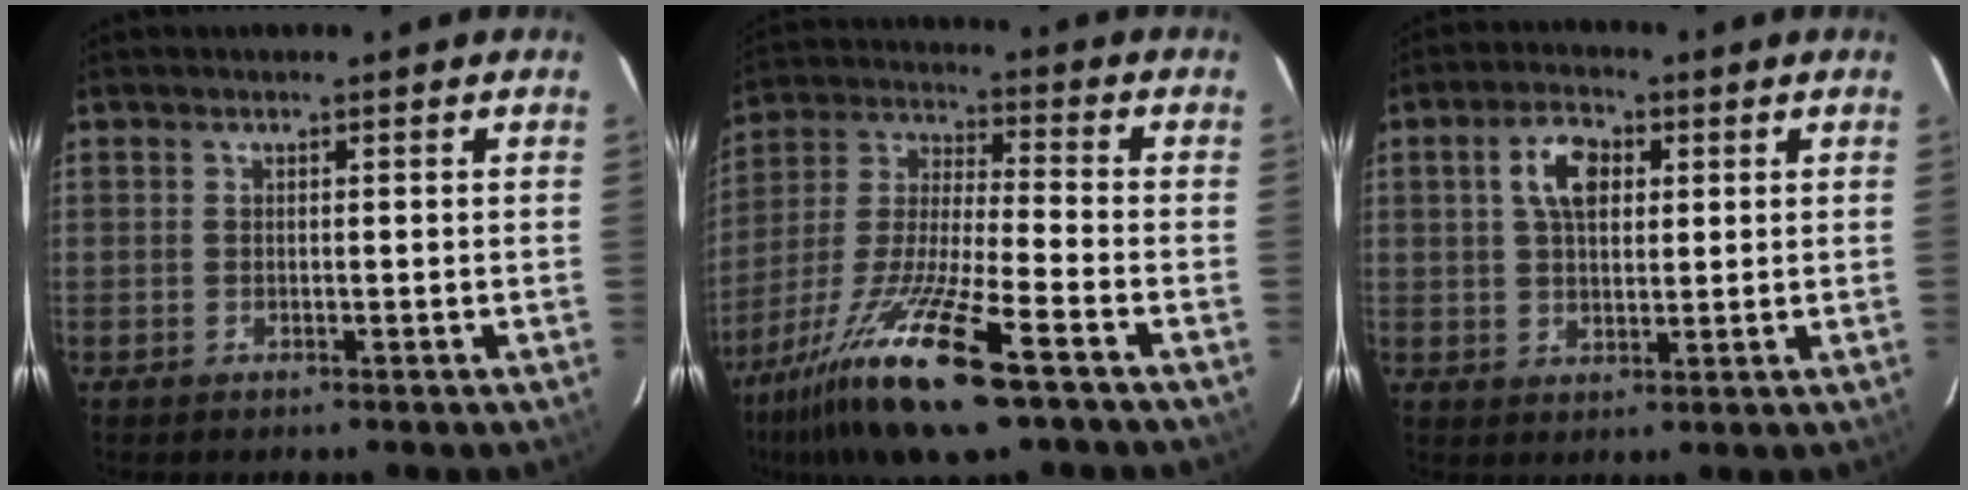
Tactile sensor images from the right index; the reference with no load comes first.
{"total": 19.7, "force": [-12.1, 3.1, 15.2], "torque": [-0.314, -0.040, -0.229]}
{"total": 6.9, "force": [2.1, 4.1, 5.2], "torque": [-0.095, 0.018, 0.039]}